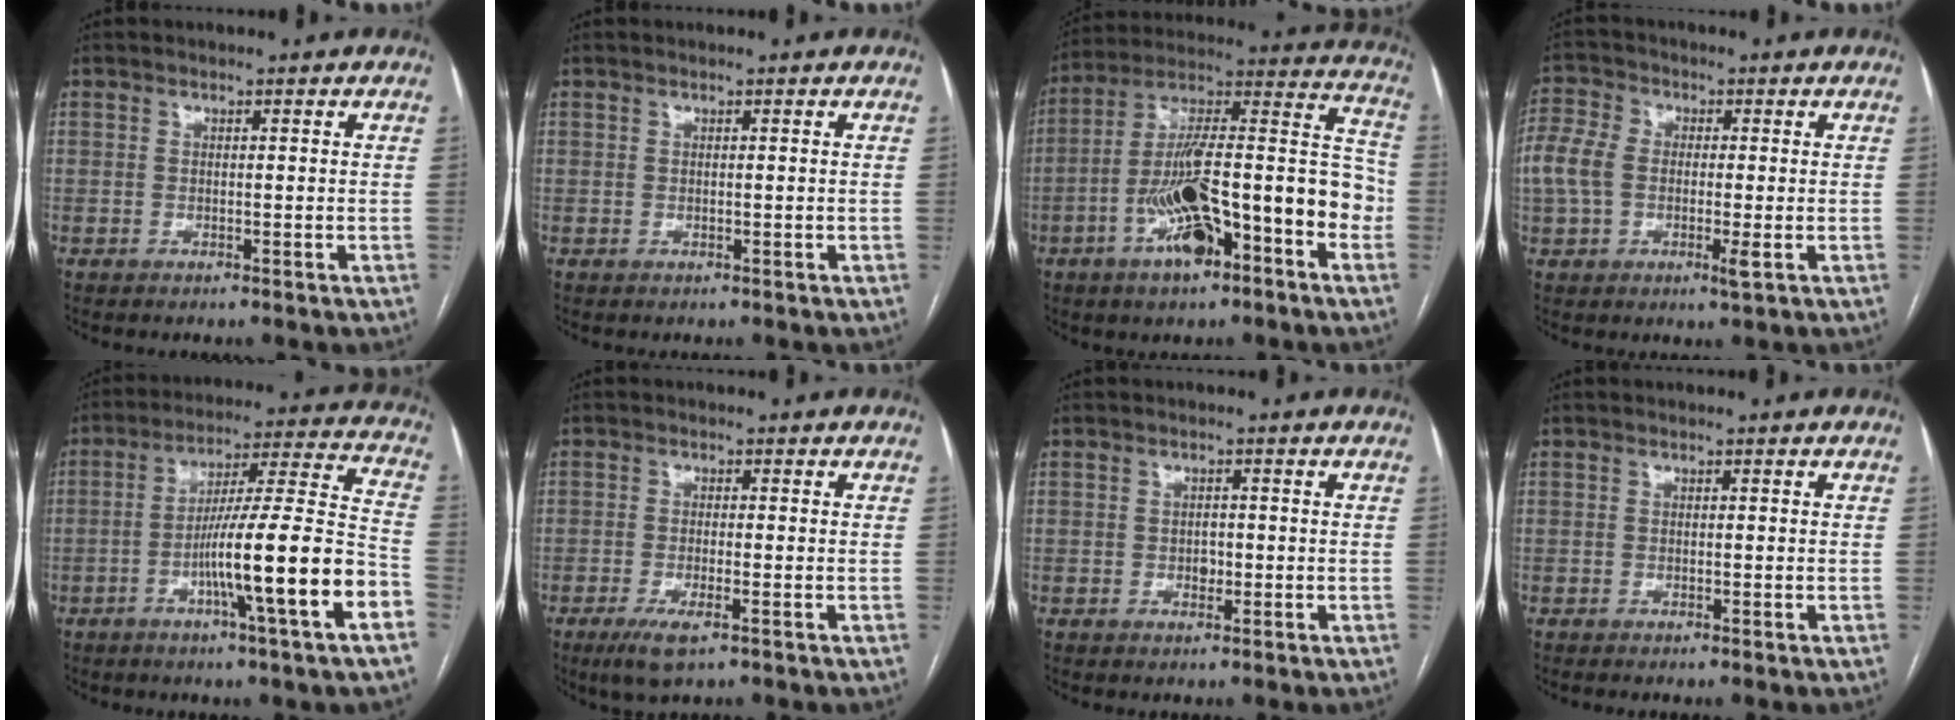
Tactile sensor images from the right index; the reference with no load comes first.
{"total": 0.0}
{"total": 20.4, "force": [-7.2, 5.1, 18.3], "torque": [-0.288, 0.031, -0.112]}
{"total": 9.6, "force": [-0.9, 5.3, 7.9], "torque": [-0.183, 0.015, -0.020]}
{"total": 17.0, "force": [-6.4, -0.7, 15.8], "torque": [-0.251, 0.002, -0.104]}
{"total": 4.4, "force": [-2.5, 0.7, 3.6], "torque": [-0.074, -0.013, -0.045]}
{"total": 1.5, "force": [-0.3, 1.0, 1.0], "torque": [-0.014, 0.003, -0.004]}
{"total": 0.6, "force": [-0.3, 0.0, 0.6], "torque": [-0.010, 0.000, -0.006]}